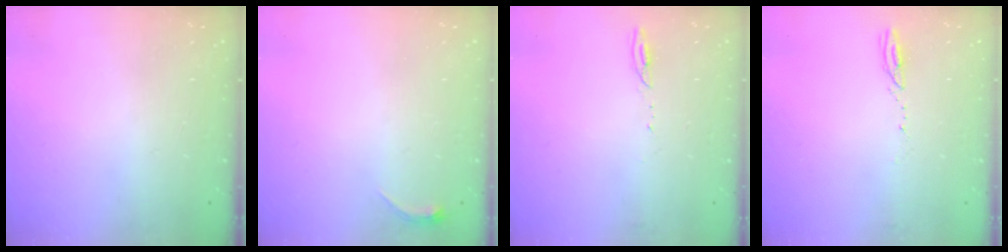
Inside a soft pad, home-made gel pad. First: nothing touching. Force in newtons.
{"total": 3.4, "press": 3.3, "slide": 0.7}
{"total": 4.0, "press": 4.0, "slide": 0.6}
{"total": 2.5, "press": 2.5, "slide": 0.2}